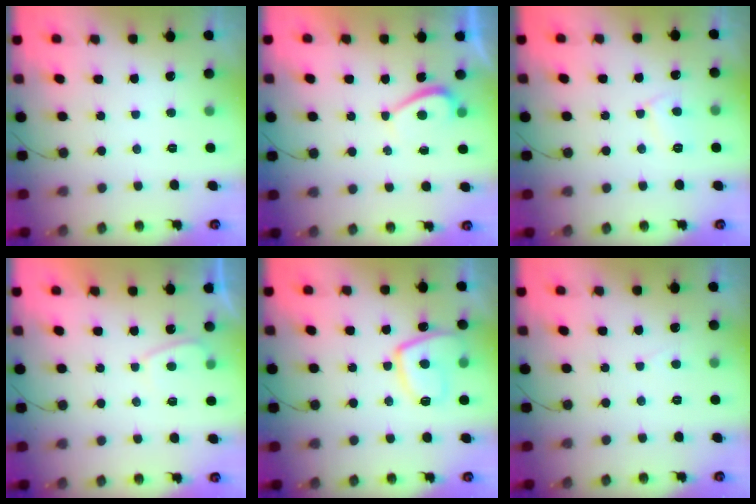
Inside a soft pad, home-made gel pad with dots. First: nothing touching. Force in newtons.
{"total": 1.0, "press": 0.9, "slide": 0.6}
{"total": 5.0, "press": 5.0, "slide": 0.4}
{"total": 2.0, "press": 2.0, "slide": 0.6}
{"total": 10.6, "press": 10.5, "slide": 1.4}
{"total": 1.9, "press": 1.9, "slide": 0.2}